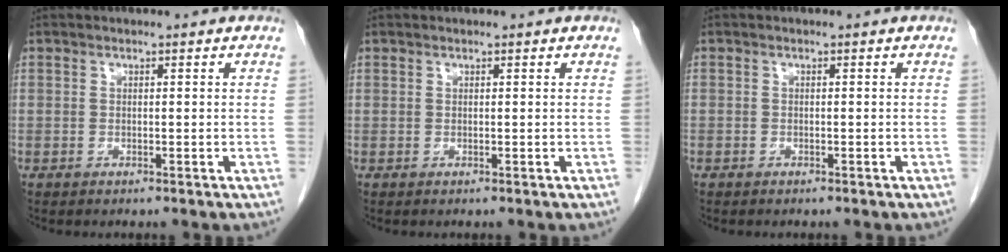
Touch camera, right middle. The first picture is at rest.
{"total": 0.0}
{"total": 0.7, "force": [-0.6, 0.5, 0.1], "torque": [-0.003, 0.003, -0.009]}